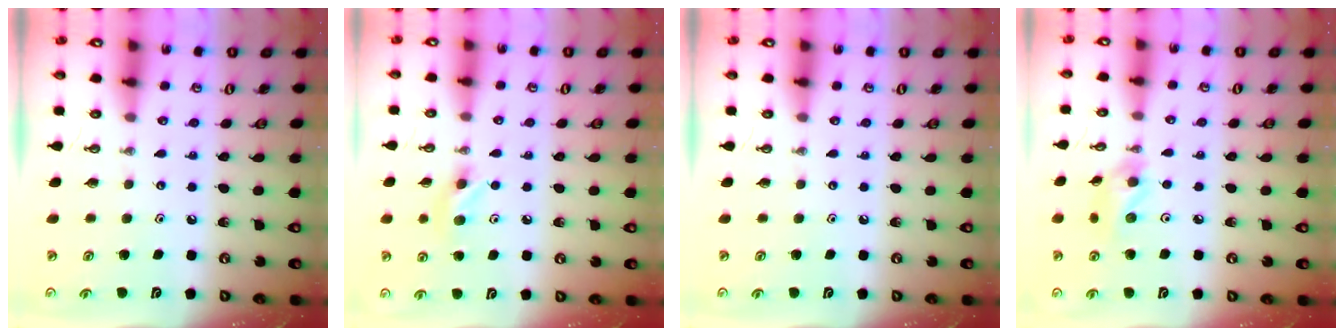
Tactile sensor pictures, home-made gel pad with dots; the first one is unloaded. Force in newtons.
{"total": 7.6, "press": 7.2, "slide": 2.4}
{"total": 0.0}
{"total": 10.1, "press": 10.0, "slide": 1.1}